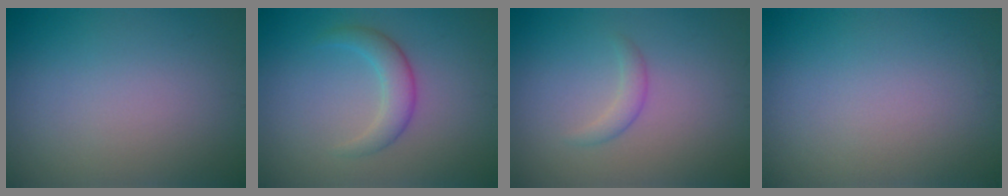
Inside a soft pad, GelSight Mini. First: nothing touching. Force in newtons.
{"total": 2.8, "press": 2.8, "slide": 0.1}
{"total": 1.4, "press": 1.4, "slide": 0.0}
{"total": 0.0}